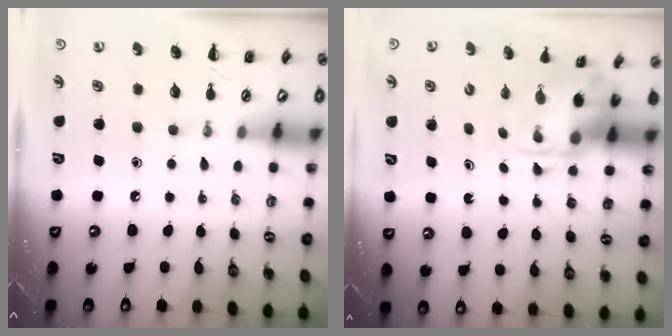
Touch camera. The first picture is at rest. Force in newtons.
{"total": 3.6, "press": 3.5, "slide": 0.8}